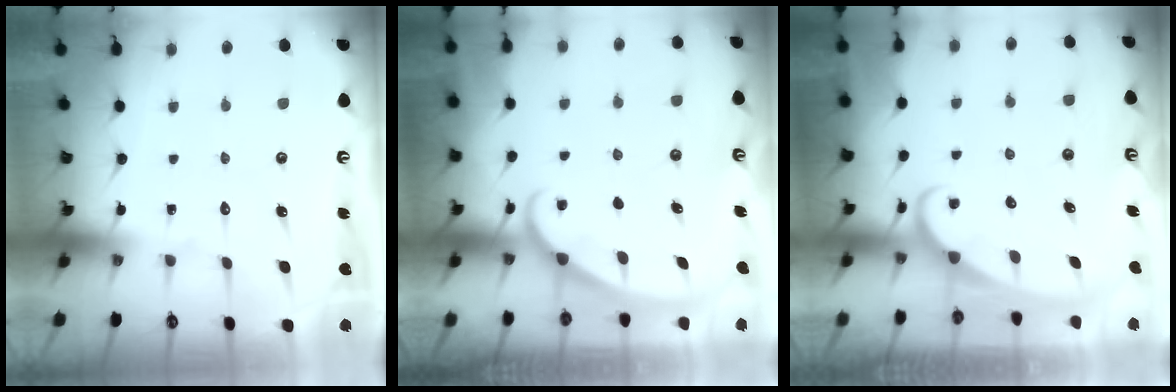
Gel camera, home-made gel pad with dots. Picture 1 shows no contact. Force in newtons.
{"total": 1.2, "press": 1.2, "slide": 0.2}
{"total": 2.4, "press": 2.4, "slide": 0.3}